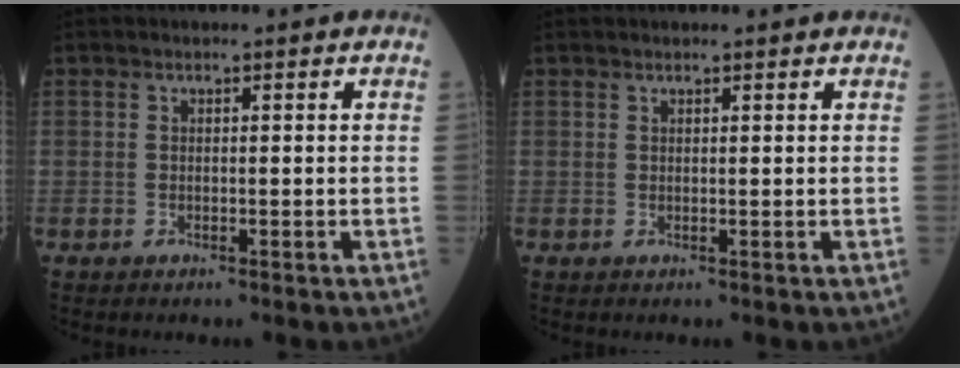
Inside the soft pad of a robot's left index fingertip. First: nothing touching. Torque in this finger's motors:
{"motor_torque": [0.30, -0.78, 0.00, 0.00]}